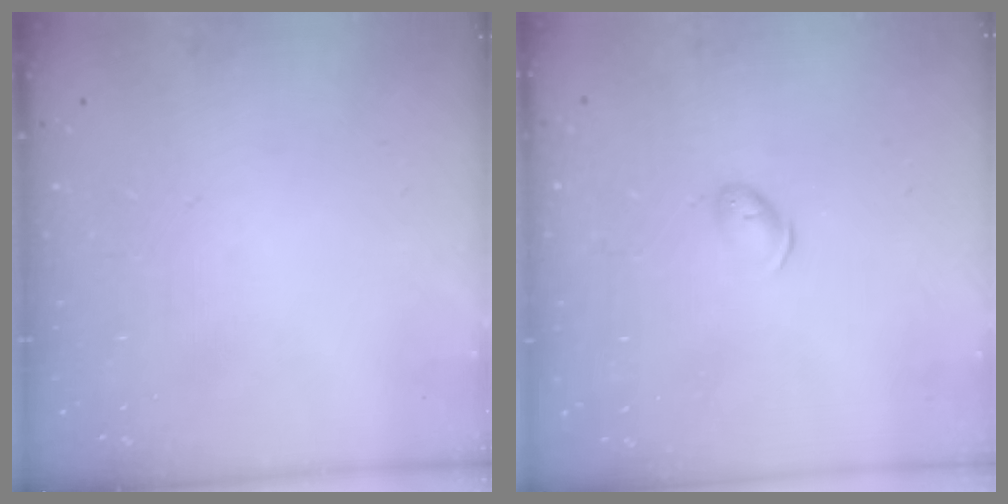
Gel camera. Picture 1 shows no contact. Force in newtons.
{"total": 5.4, "press": 5.3, "slide": 1.0}